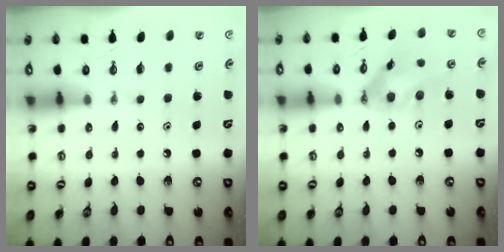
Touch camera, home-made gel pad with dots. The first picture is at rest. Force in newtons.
{"total": 12.2, "press": 12.0, "slide": 2.0}